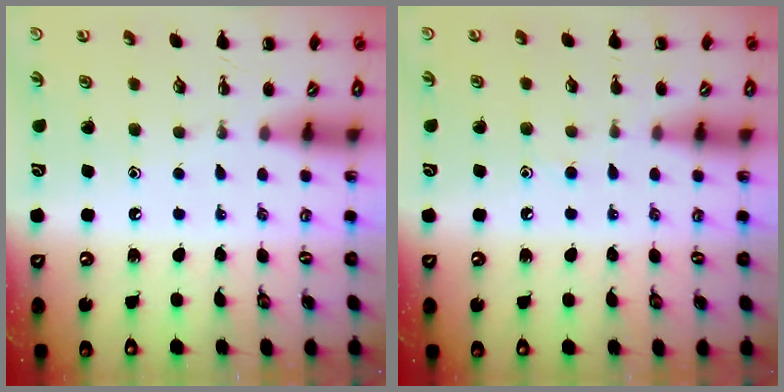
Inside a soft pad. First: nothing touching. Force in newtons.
{"total": 5.3, "press": 4.9, "slide": 2.1}